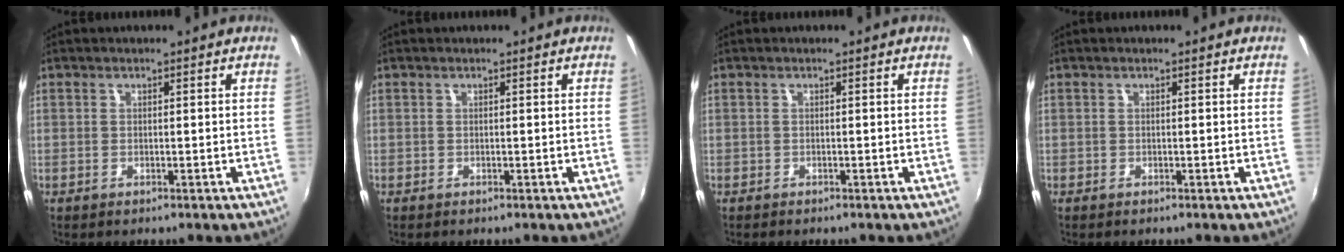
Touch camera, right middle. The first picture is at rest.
{"total": 0.0}
{"total": 0.5, "force": [-0.4, 0.3, 0.0], "torque": [-0.002, -0.003, -0.008]}
{"total": 0.0}